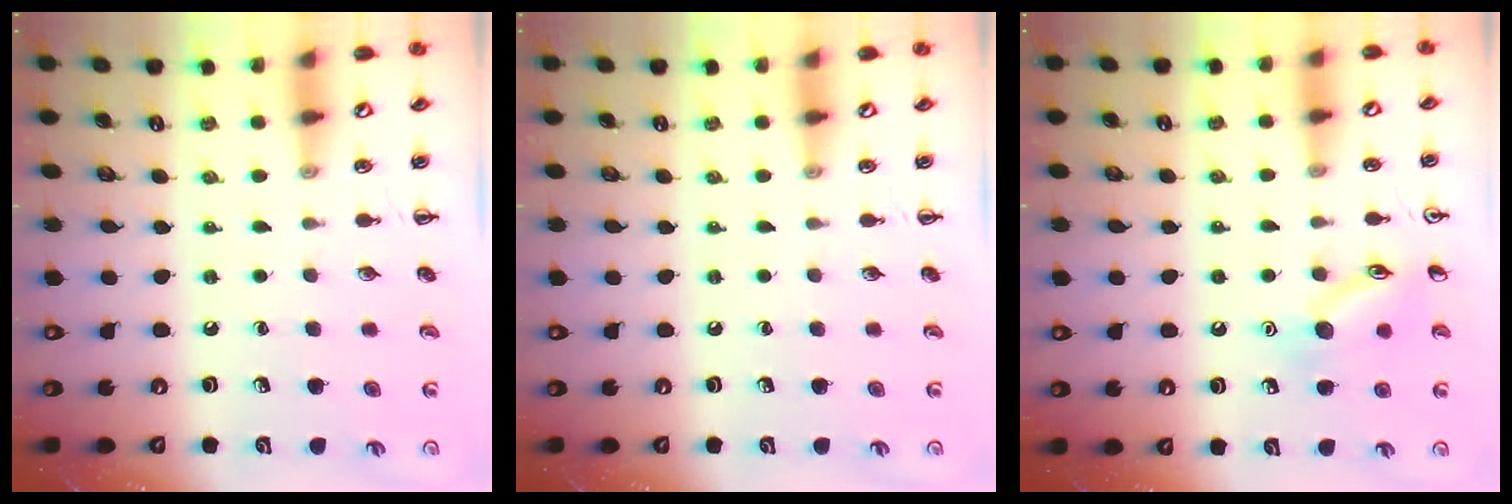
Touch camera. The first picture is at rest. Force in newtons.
{"total": 0.0}
{"total": 11.3, "press": 11.3, "slide": 0.6}